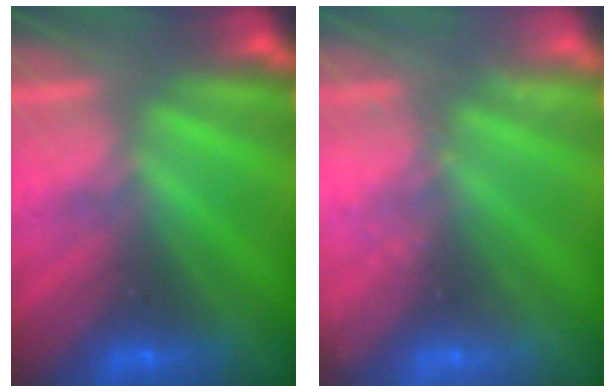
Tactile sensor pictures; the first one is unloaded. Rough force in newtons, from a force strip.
{"total": 2.3}